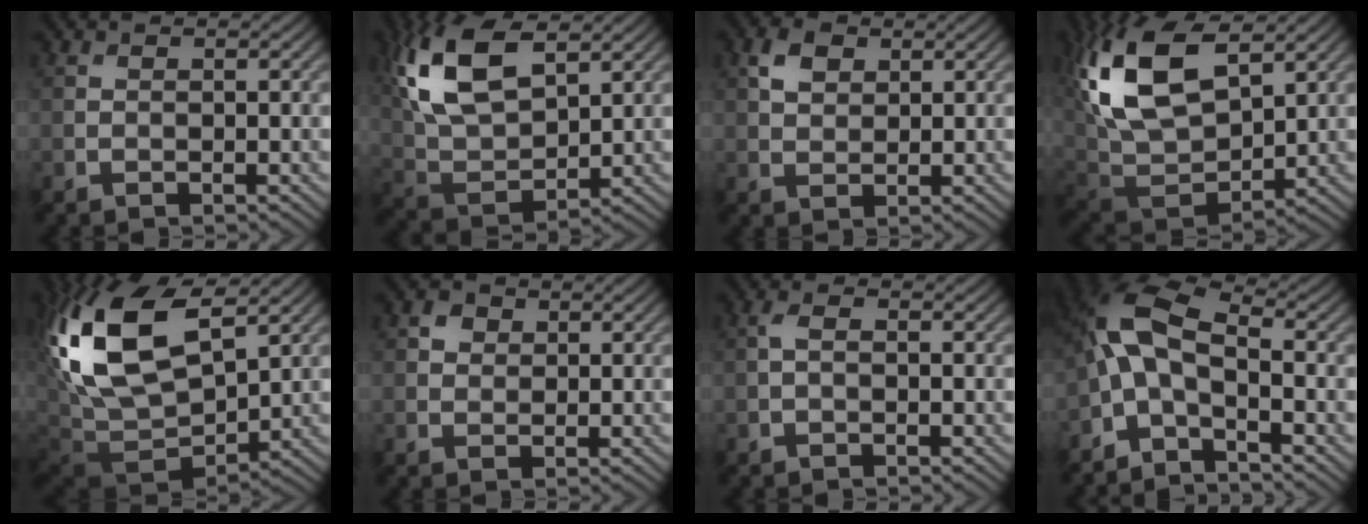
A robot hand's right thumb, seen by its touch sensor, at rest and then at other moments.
{"total": 13.5, "force": [5.9, 6.7, 10.1], "torque": [-0.241, 0.012, 0.118]}
{"total": 3.2, "force": [1.5, 2.1, 1.9], "torque": [-0.039, 0.004, 0.027]}
{"total": 16.8, "force": [6.9, 9.1, 12.3], "torque": [-0.286, 0.015, 0.137]}
{"total": 17.8, "force": [6.7, 10.0, 13.1], "torque": [-0.327, 0.006, 0.136]}
{"total": 1.9, "force": [0.8, 1.5, 0.7], "torque": [-0.013, 0.001, 0.012]}
{"total": 1.4, "force": [-0.1, 0.6, 1.2], "torque": [-0.029, 0.004, -0.005]}
{"total": 8.0, "force": [-2.0, 3.6, 6.9], "torque": [-0.153, 0.016, -0.062]}